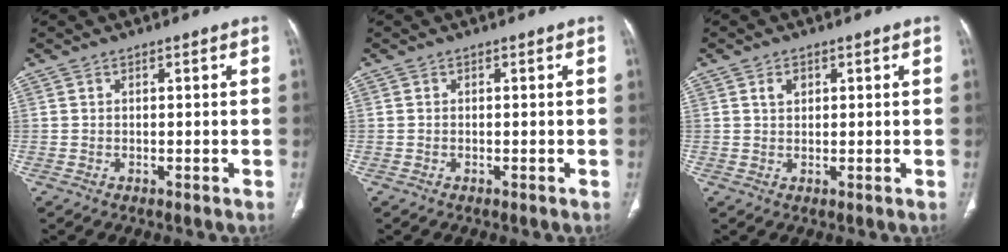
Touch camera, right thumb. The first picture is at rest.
{"total": 0.0}
{"total": 2.0, "force": [0.9, 1.4, 1.1], "torque": [-0.013, 0.000, 0.015]}